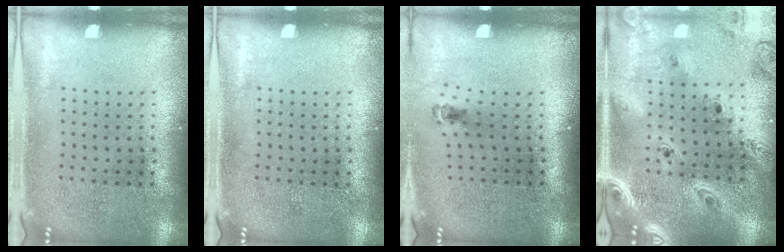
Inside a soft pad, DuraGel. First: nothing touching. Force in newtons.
{"total": 0.0}
{"total": 0.6, "press": 0.3, "slide": 0.5}
{"total": 3.2, "press": 2.7, "slide": 1.8}